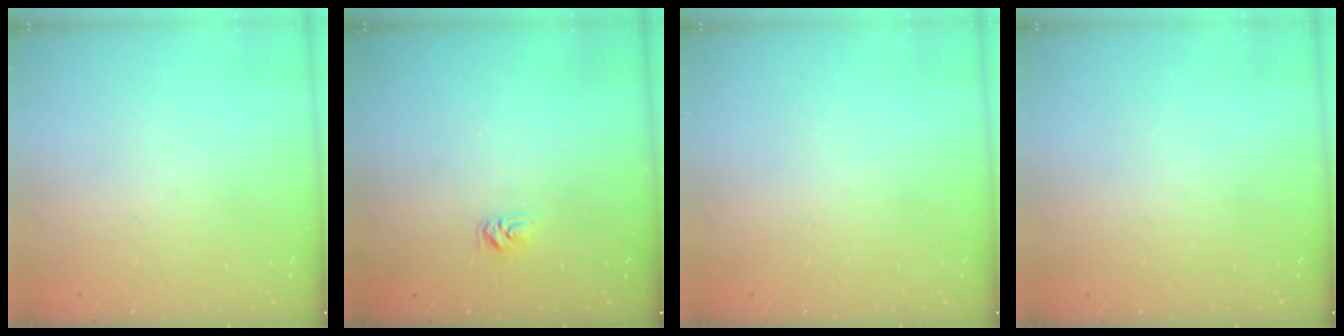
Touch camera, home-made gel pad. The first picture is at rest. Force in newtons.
{"total": 3.6, "press": 3.5, "slide": 0.4}
{"total": 0.0}
{"total": 0.0}